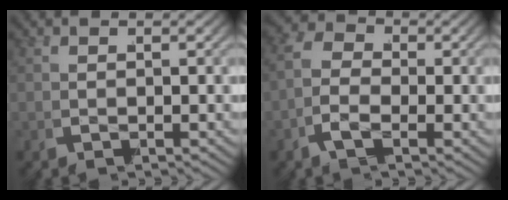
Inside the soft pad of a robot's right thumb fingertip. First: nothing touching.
{"total": 5.9, "force": [-0.5, 4.3, 4.0], "torque": [-0.069, -0.003, -0.021]}